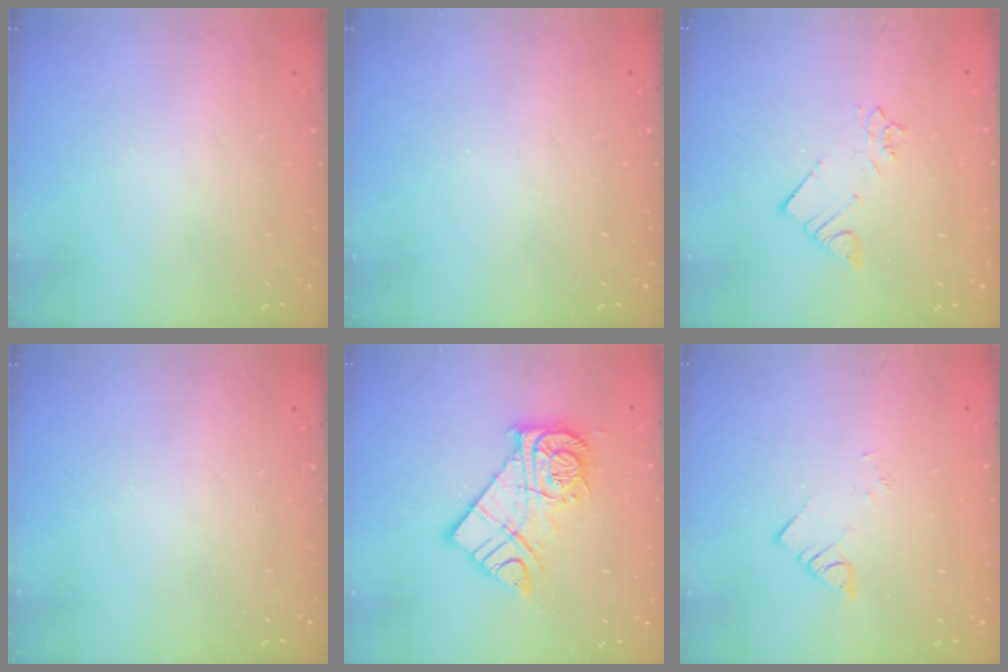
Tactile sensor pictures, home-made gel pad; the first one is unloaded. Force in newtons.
{"total": 0.0}
{"total": 2.2, "press": 2.2, "slide": 0.1}
{"total": 0.0}
{"total": 13.4, "press": 13.4, "slide": 1.4}
{"total": 2.2, "press": 2.1, "slide": 0.4}